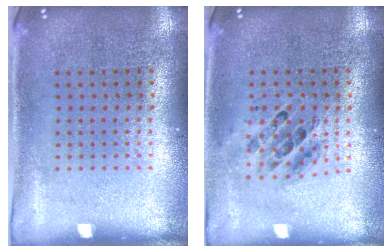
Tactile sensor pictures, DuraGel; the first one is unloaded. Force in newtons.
{"total": 0.7, "press": 0.7, "slide": 0.0}